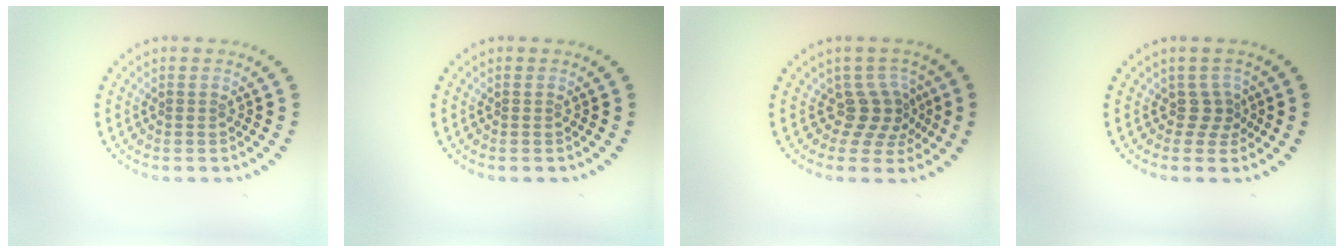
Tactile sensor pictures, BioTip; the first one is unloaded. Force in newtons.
{"total": 0.0}
{"total": 3.0, "press": 2.2, "slide": 2.0}
{"total": 1.9, "press": 1.2, "slide": 1.4}